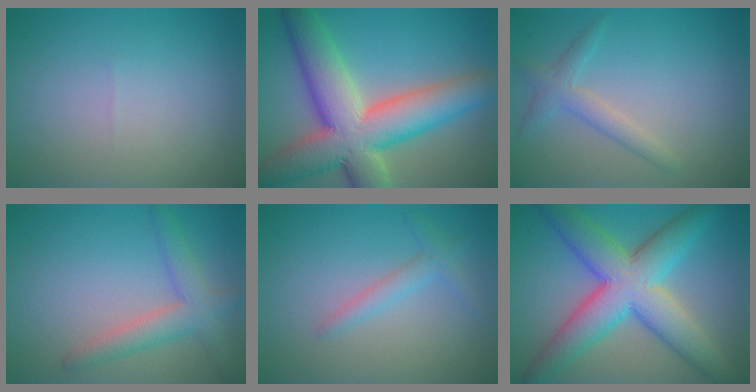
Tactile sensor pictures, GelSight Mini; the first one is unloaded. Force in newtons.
{"total": 12.1, "press": 12.1, "slide": 0.9}
{"total": 2.2, "press": 2.2, "slide": 0.1}
{"total": 3.5, "press": 3.5, "slide": 0.2}
{"total": 1.7, "press": 1.7, "slide": 0.1}
{"total": 9.7, "press": 9.7, "slide": 0.2}